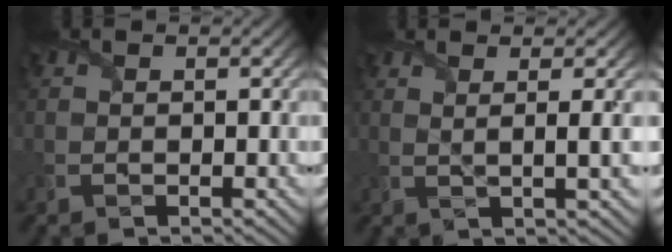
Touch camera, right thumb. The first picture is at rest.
{"total": 4.7, "force": [1.2, 0.8, 4.4], "torque": [-0.071, 0.015, 0.018]}